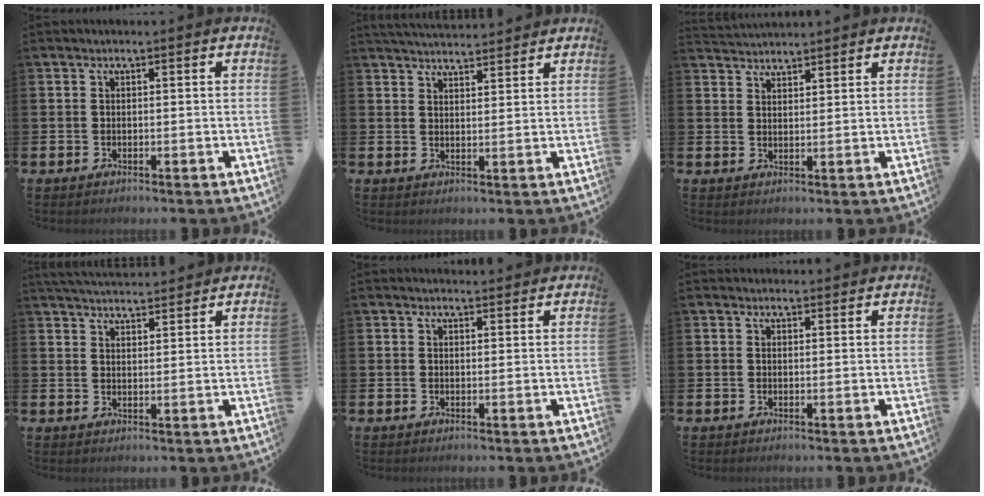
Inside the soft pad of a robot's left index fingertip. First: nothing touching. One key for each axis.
{"total": 4.0, "fx": 4.0, "fy": 0.4, "fz": 0.1, "tx": -0.003, "ty": -0.022, "tz": 0.072}
{"total": 2.9, "fx": 2.9, "fy": 0.3, "fz": -0.3, "tx": 0.006, "ty": -0.015, "tz": 0.053}
{"total": 4.3, "fx": 4.3, "fy": 0.4, "fz": 0.2, "tx": -0.007, "ty": -0.023, "tz": 0.077}
{"total": 1.5, "fx": 1.4, "fy": 0.3, "fz": 0.0, "tx": 0.013, "ty": -0.008, "tz": 0.023}
{"total": 1.3, "fx": 1.2, "fy": 0.4, "fz": 0.0, "tx": 0.009, "ty": -0.001, "tz": 0.021}